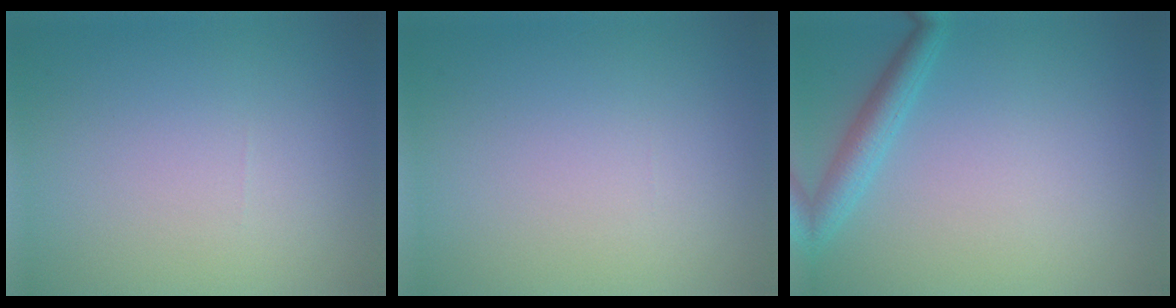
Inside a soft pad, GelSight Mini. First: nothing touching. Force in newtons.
{"total": 0.0}
{"total": 2.6, "press": 2.6, "slide": 0.2}